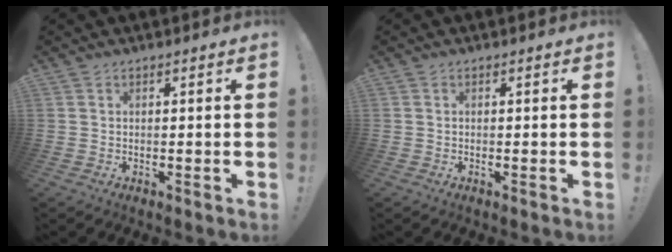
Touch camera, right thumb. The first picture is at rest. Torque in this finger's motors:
{"motor_torque": [-0.01, 0.06, -0.25, 0.06, 0.06]}